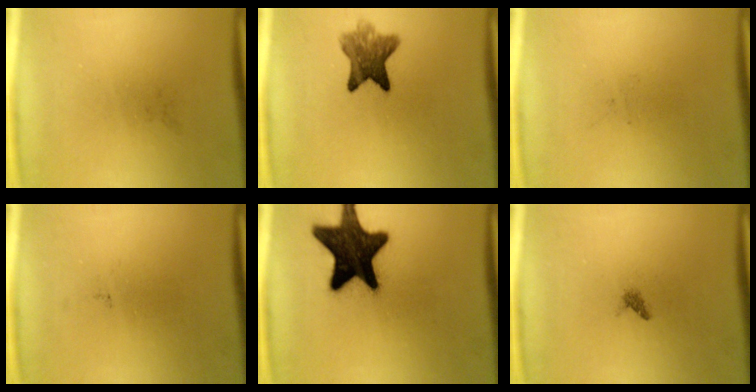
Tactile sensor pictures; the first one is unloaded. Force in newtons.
{"total": 7.0}
{"total": 0.0}
{"total": 0.0}
{"total": 18.5}
{"total": 0.7}